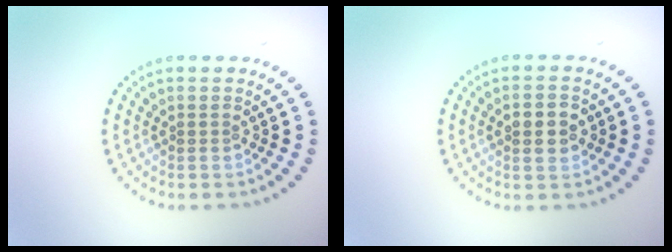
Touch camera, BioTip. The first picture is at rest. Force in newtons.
{"total": 2.3, "press": 2.3, "slide": 0.1}